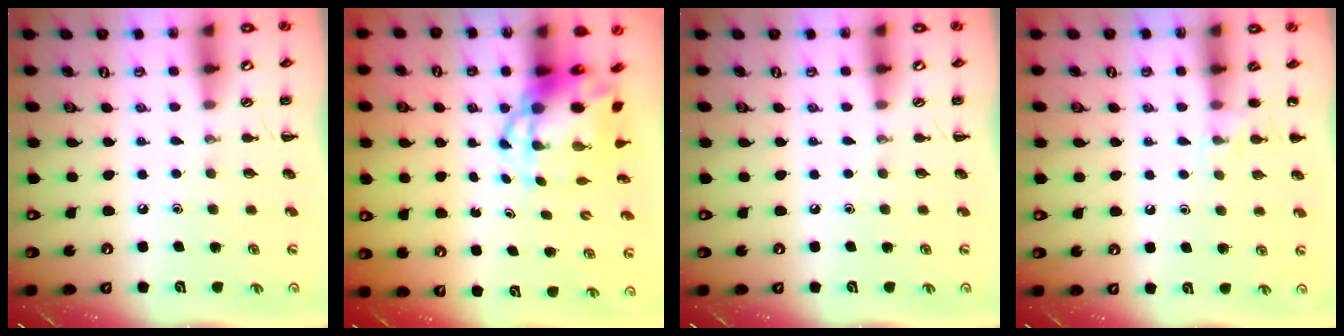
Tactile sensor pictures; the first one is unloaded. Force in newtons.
{"total": 6.4, "press": 6.1, "slide": 1.9}
{"total": 0.0}
{"total": 4.8, "press": 4.5, "slide": 1.6}